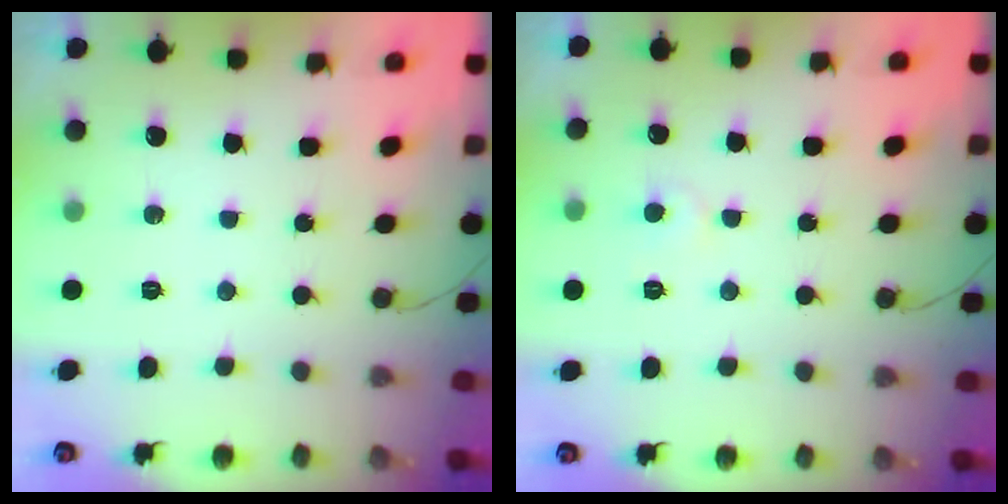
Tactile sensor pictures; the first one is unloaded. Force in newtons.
{"total": 3.7, "press": 3.7, "slide": 0.5}